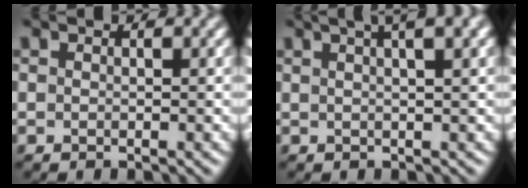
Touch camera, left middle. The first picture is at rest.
{"total": 7.7, "force": [4.3, 2.8, 5.6], "torque": [-0.035, 0.043, 0.027]}